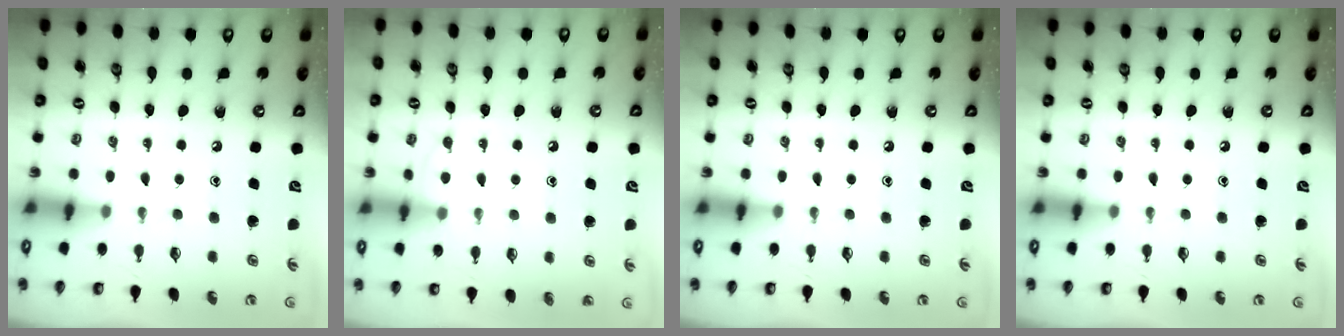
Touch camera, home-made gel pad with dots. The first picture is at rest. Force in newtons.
{"total": 5.8, "press": 5.7, "slide": 0.6}
{"total": 0.0}
{"total": 0.0}